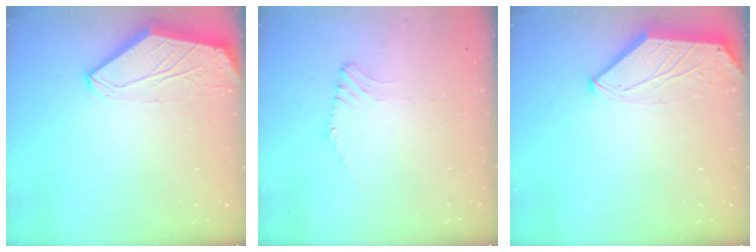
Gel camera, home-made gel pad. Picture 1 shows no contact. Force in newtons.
{"total": 0.0}
{"total": 0.0}